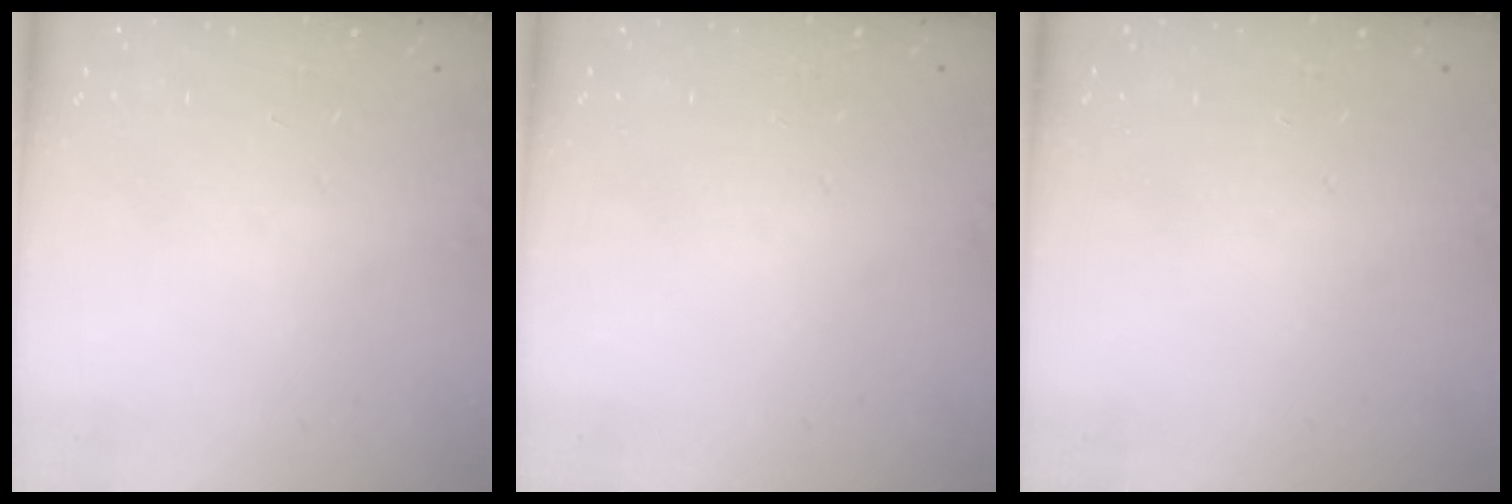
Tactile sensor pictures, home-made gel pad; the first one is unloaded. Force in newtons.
{"total": 0.0}
{"total": 0.0}